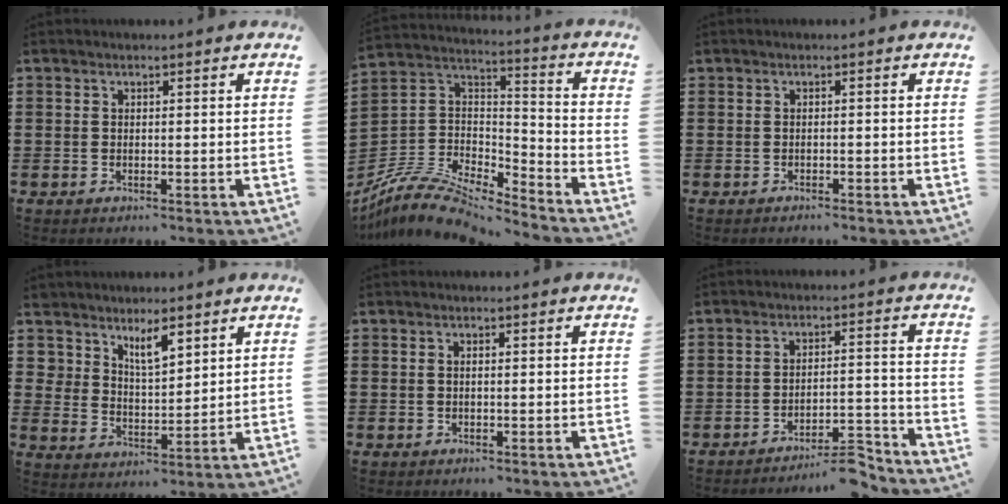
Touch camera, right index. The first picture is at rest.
{"total": 9.2, "force": [-8.1, 2.8, 3.3], "torque": [-0.084, 0.011, -0.166]}
{"total": 0.6, "force": [-0.6, 0.1, 0.0], "torque": [-0.003, 0.000, -0.013]}
{"total": 5.8, "force": [4.6, 2.3, 2.6], "torque": [-0.058, -0.006, 0.083]}
{"total": 0.5, "force": [0.0, 0.2, 0.5], "torque": [-0.011, -0.001, 0.000]}
{"total": 6.6, "force": [-5.9, 0.9, 2.7], "torque": [-0.041, 0.008, -0.111]}